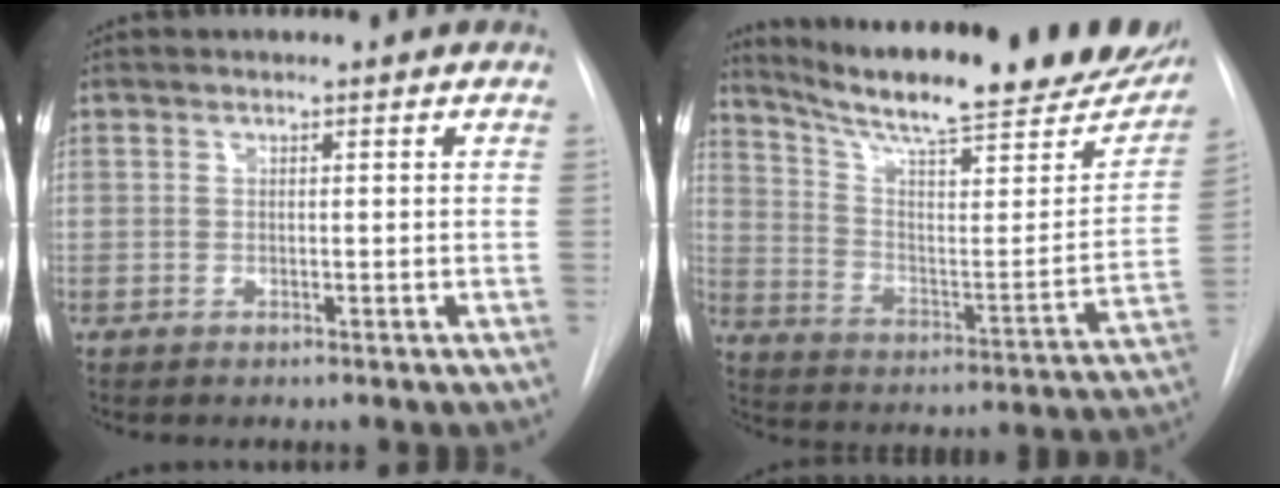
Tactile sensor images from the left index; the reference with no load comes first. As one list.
[{"total": 28.9, "force": [23.8, 4.7, 15.8], "torque": [-0.241, -0.052, 0.324]}]